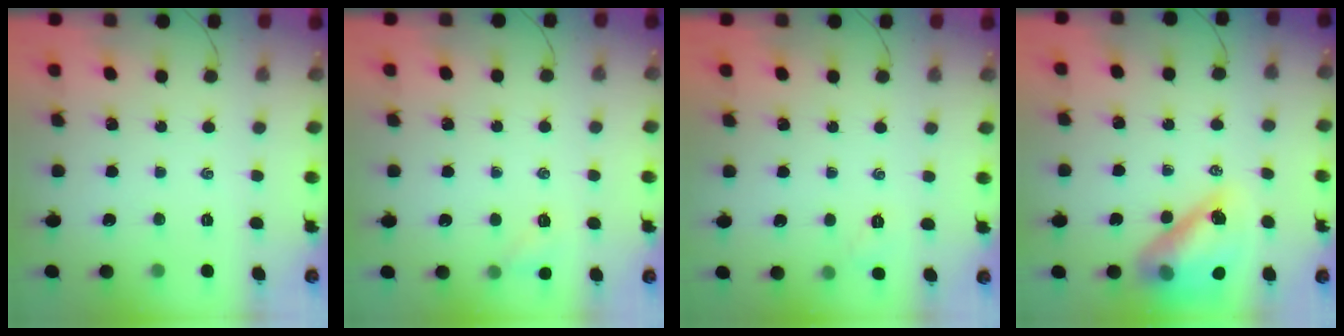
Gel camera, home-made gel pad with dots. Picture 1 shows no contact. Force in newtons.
{"total": 4.8, "press": 4.7, "slide": 1.0}
{"total": 4.1, "press": 3.9, "slide": 1.2}
{"total": 15.2, "press": 14.6, "slide": 4.1}